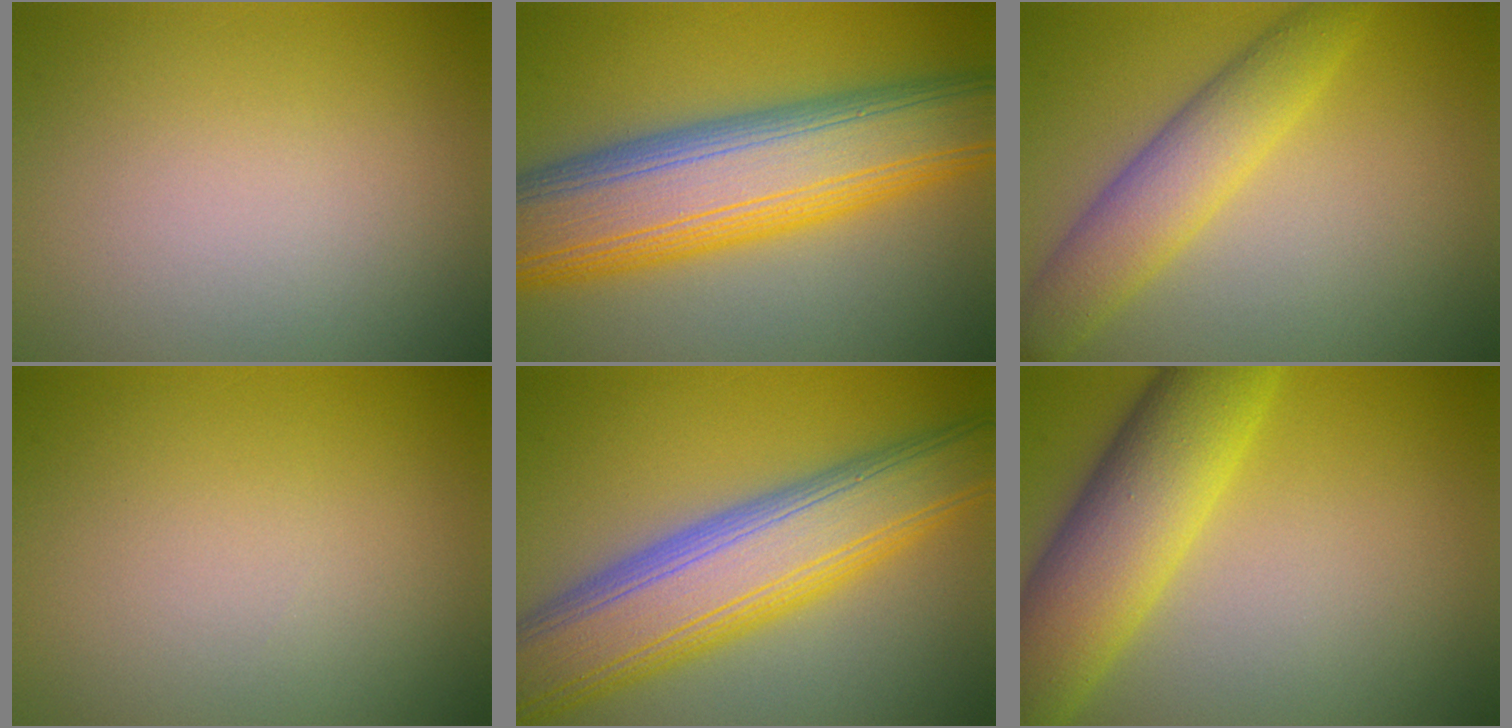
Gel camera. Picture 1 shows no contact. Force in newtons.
{"total": 12.9, "press": 12.9, "slide": 0.1}
{"total": 4.7, "press": 4.7, "slide": 0.1}
{"total": 0.0}
{"total": 10.5, "press": 10.5, "slide": 0.3}
{"total": 8.2, "press": 8.2, "slide": 0.2}